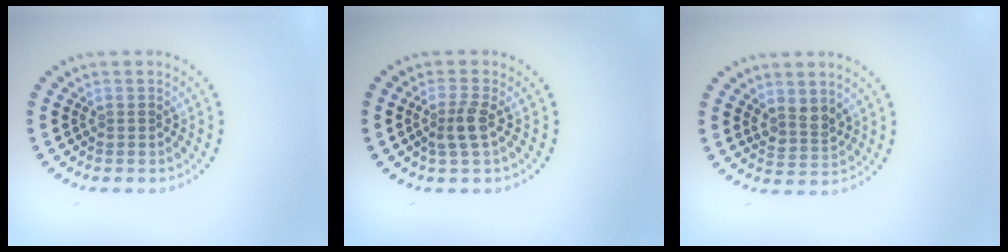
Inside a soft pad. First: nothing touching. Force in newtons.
{"total": 2.2, "press": 1.9, "slide": 1.2}
{"total": 2.1, "press": 1.8, "slide": 1.2}